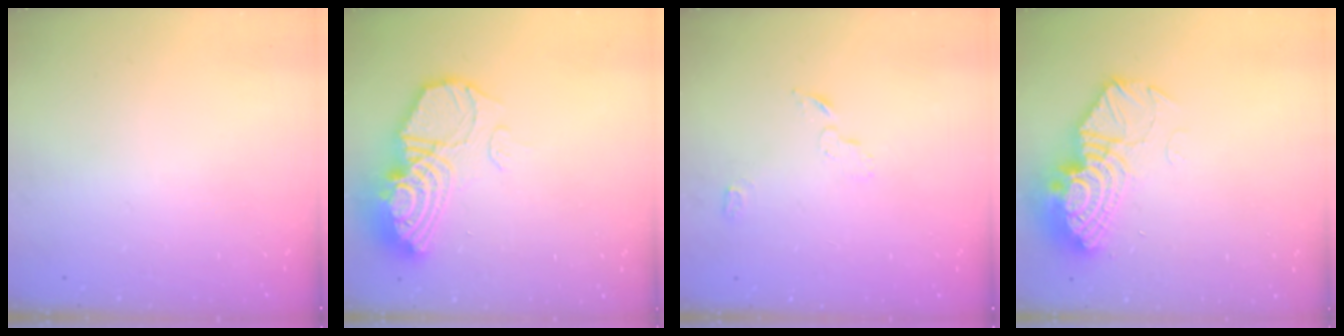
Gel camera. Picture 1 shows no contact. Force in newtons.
{"total": 17.3, "press": 17.2, "slide": 1.4}
{"total": 4.0, "press": 4.0, "slide": 0.4}
{"total": 15.3, "press": 15.3, "slide": 0.9}